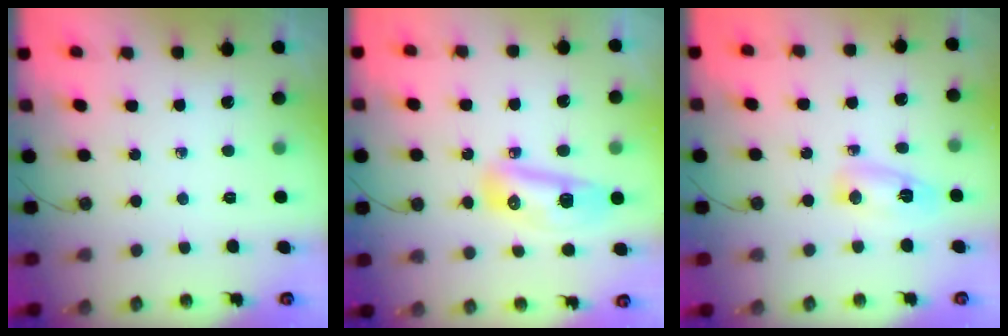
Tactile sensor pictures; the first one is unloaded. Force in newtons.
{"total": 10.2, "press": 10.0, "slide": 1.8}
{"total": 5.5, "press": 5.2, "slide": 1.5}